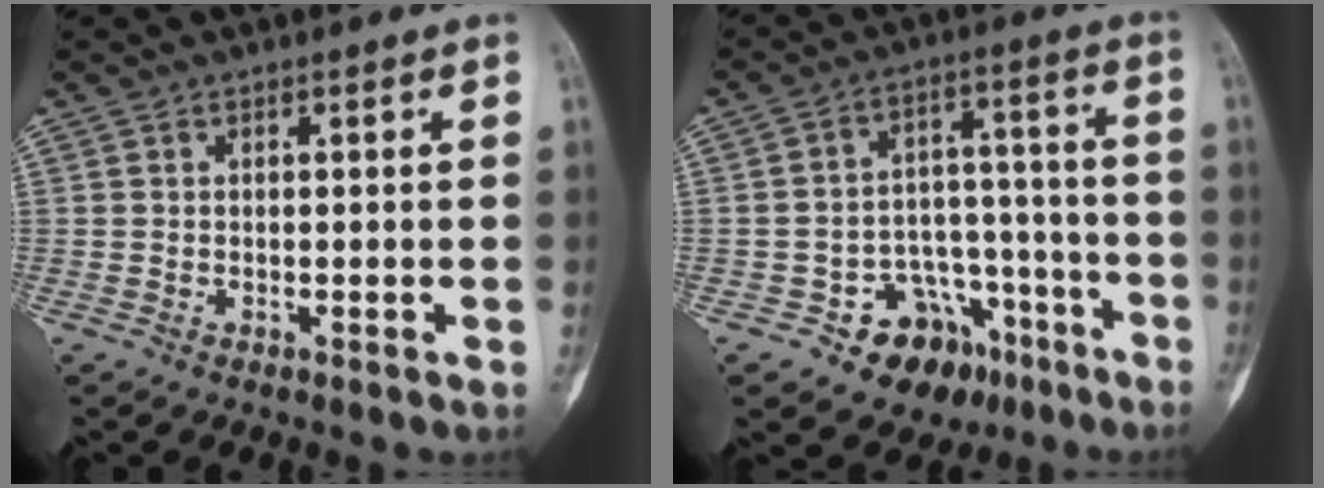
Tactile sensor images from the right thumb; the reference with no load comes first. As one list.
[{"total": 13.1, "force": [-7.7, 9.2, 5.4], "torque": [-0.026, 0.086, -0.109]}]